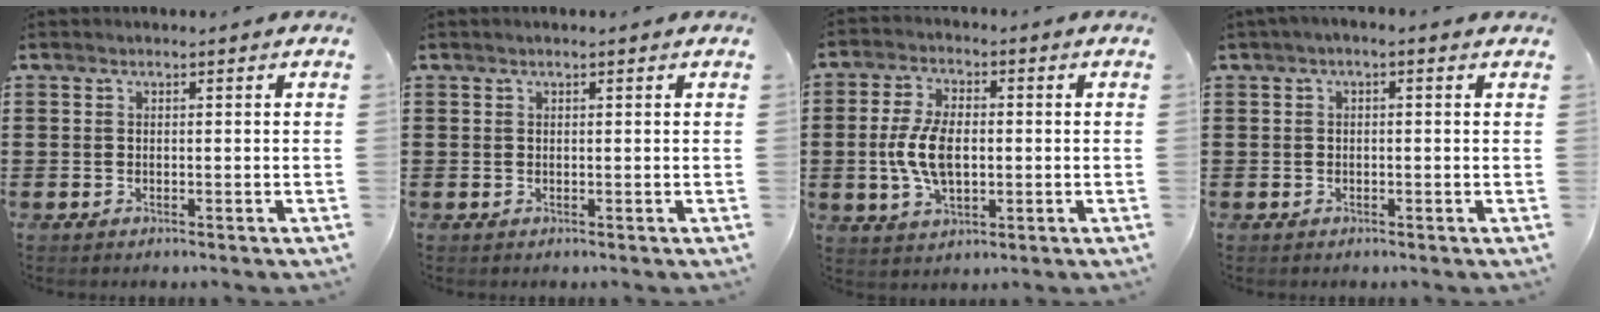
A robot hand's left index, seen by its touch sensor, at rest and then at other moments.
{"total": 0.6, "force": [0.4, 0.0, 0.4], "torque": [-0.008, 0.000, 0.007]}
{"total": 8.0, "force": [-0.3, 4.3, 6.8], "torque": [-0.152, 0.004, -0.010]}
{"total": 1.1, "force": [-0.5, 0.3, 1.0], "torque": [-0.017, -0.001, -0.009]}